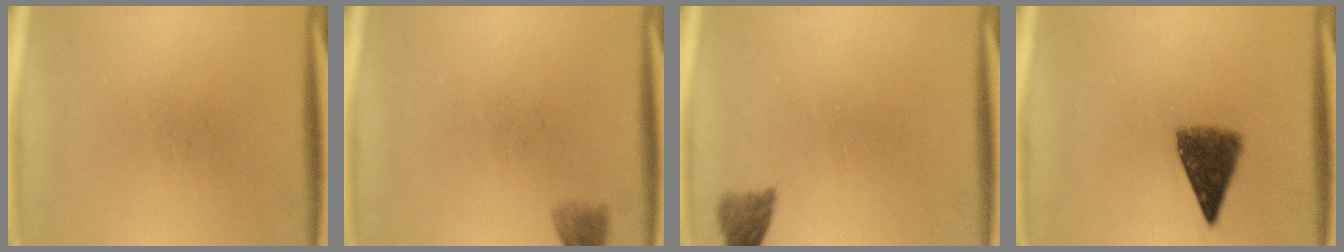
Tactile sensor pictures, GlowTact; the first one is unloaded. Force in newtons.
{"total": 2.2}
{"total": 2.5}
{"total": 7.0}